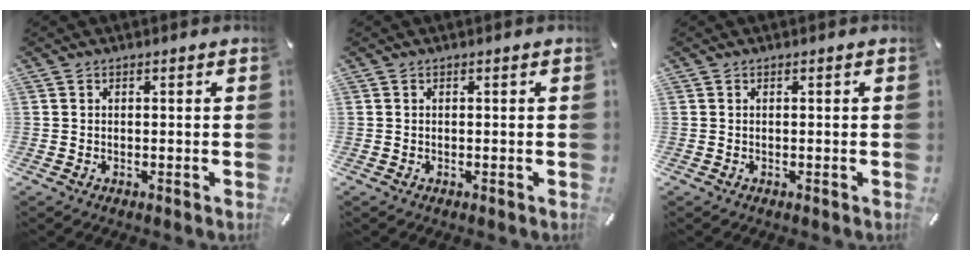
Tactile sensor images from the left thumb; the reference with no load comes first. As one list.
[{"total": 0.0}, {"total": 0.0}]